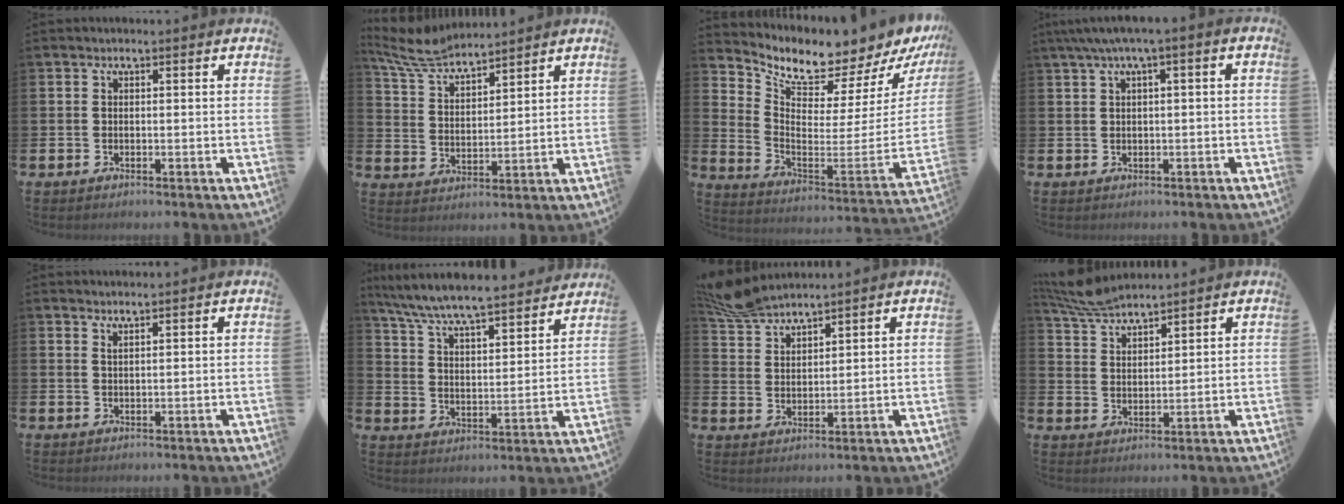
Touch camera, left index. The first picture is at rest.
{"total": 6.7, "force": [6.4, 1.1, 1.7], "torque": [-0.056, -0.032, 0.116]}
{"total": 7.0, "force": [6.6, 1.7, 1.5], "torque": [-0.051, -0.083, 0.102]}
{"total": 2.5, "force": [0.5, 0.2, 2.5], "torque": [-0.049, 0.005, 0.008]}
{"total": 1.4, "force": [1.4, -0.2, -0.1], "torque": [0.015, -0.011, 0.022]}
{"total": 7.5, "force": [7.2, 0.5, 2.1], "torque": [-0.071, -0.061, 0.122]}
{"total": 5.8, "force": [5.6, 0.7, 0.8], "torque": [-0.036, -0.023, 0.106]}
{"total": 6.3, "force": [6.1, 0.8, 1.4], "torque": [-0.046, -0.027, 0.112]}